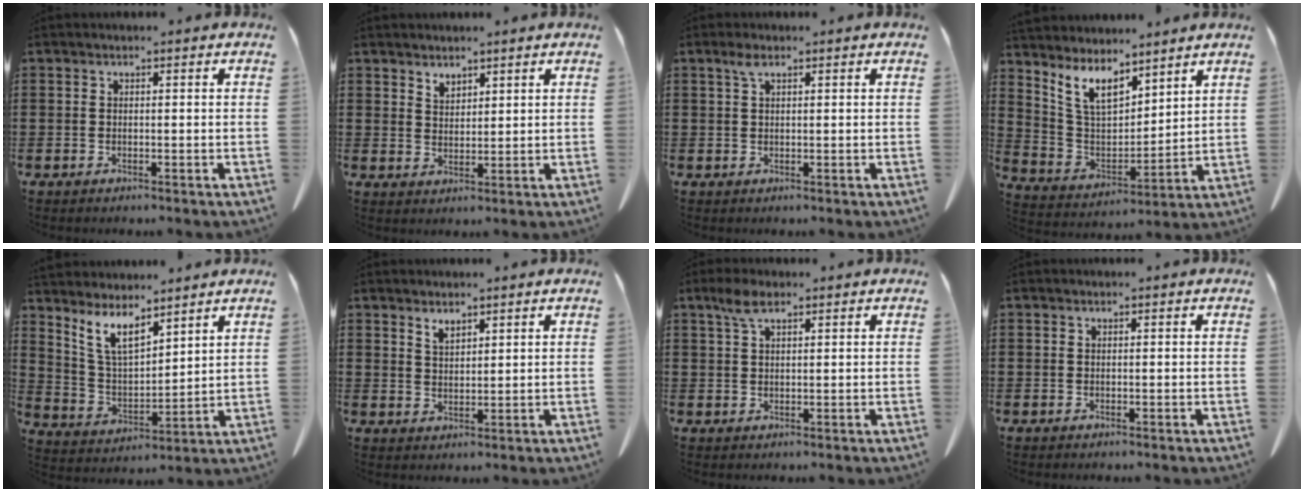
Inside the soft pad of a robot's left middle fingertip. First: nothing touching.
{"total": 2.3, "force": [2.1, 0.9, 0.3], "torque": [-0.011, -0.001, 0.043]}
{"total": 1.8, "force": [0.9, 0.6, 1.5], "torque": [-0.033, 0.002, 0.016]}
{"total": 8.4, "force": [6.4, 3.4, 4.2], "torque": [-0.108, -0.021, 0.120]}
{"total": 7.8, "force": [6.1, 2.4, 4.3], "torque": [-0.105, -0.024, 0.115]}
{"total": 2.1, "force": [1.9, 0.5, 0.8], "torque": [-0.020, -0.001, 0.036]}
{"total": 3.6, "force": [2.0, 1.3, 2.6], "torque": [-0.059, 0.004, 0.037]}
{"total": 0.0}